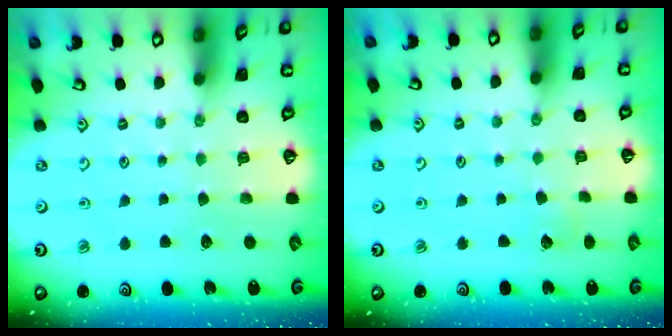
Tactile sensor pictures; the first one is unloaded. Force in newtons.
{"total": 2.7, "press": 2.7, "slide": 0.3}